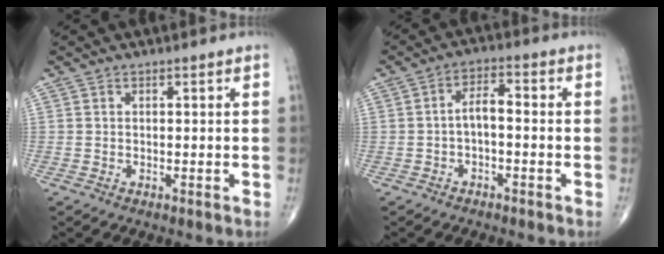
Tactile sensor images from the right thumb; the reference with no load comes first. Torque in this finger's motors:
{"motor_torque": [-0.37, 0.47, 0.05, -0.02, 0.00]}